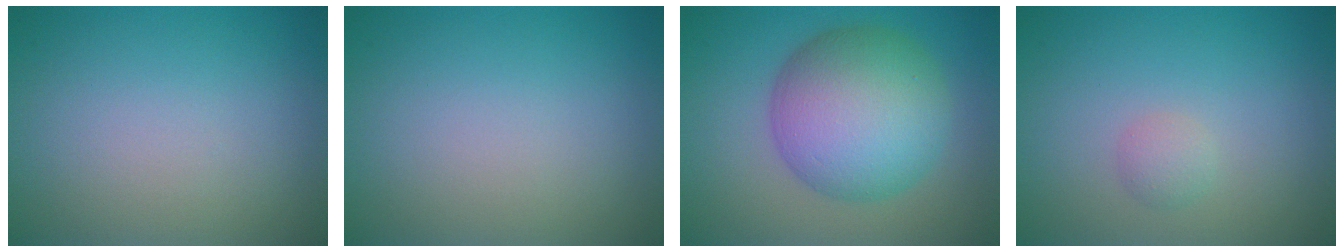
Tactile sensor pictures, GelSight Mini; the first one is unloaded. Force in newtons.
{"total": 0.0}
{"total": 10.2, "press": 10.2, "slide": 0.2}
{"total": 1.1, "press": 1.1, "slide": 0.1}